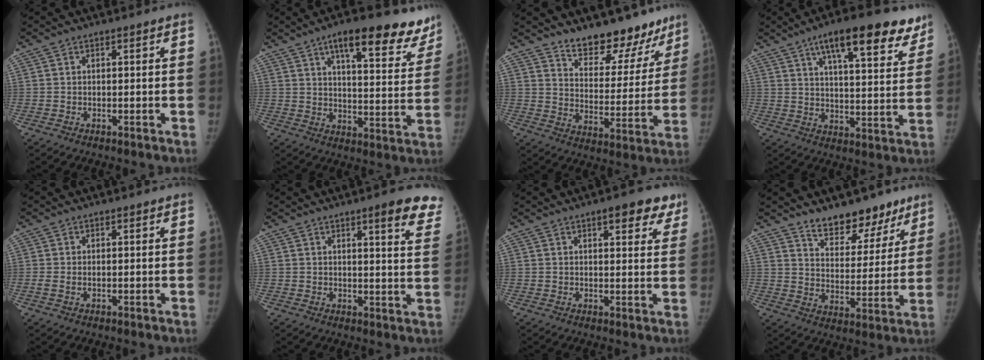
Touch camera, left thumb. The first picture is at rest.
{"total": 18.5, "force": [12.8, 6.4, 11.7], "torque": [-0.104, -0.049, 0.166]}
{"total": 16.1, "force": [13.2, 7.0, 5.9], "torque": [-0.017, -0.100, 0.190]}
{"total": 18.5, "force": [11.6, 5.9, 13.1], "torque": [-0.151, -0.033, 0.170]}
{"total": 1.3, "force": [-0.2, 0.8, 1.0], "torque": [-0.027, 0.003, -0.002]}
{"total": 10.7, "force": [7.5, 2.0, 7.3], "torque": [-0.060, -0.034, 0.075]}
{"total": 8.1, "force": [5.2, 3.2, 5.4], "torque": [-0.034, -0.021, 0.063]}
{"total": 12.8, "force": [9.9, 6.2, 5.3], "torque": [-0.025, -0.067, 0.157]}